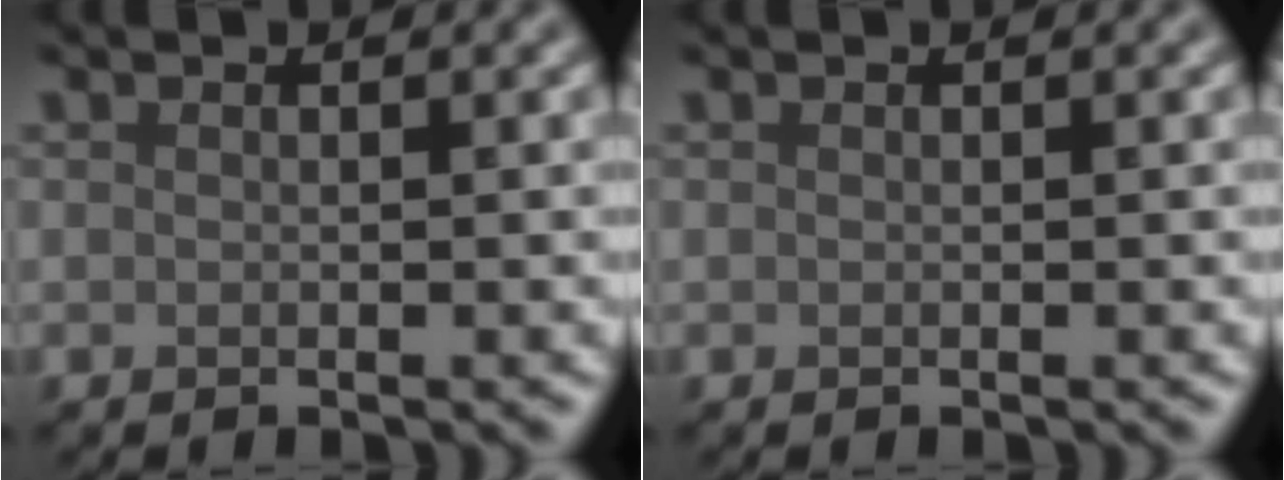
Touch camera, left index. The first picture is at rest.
{"total": 0.0}